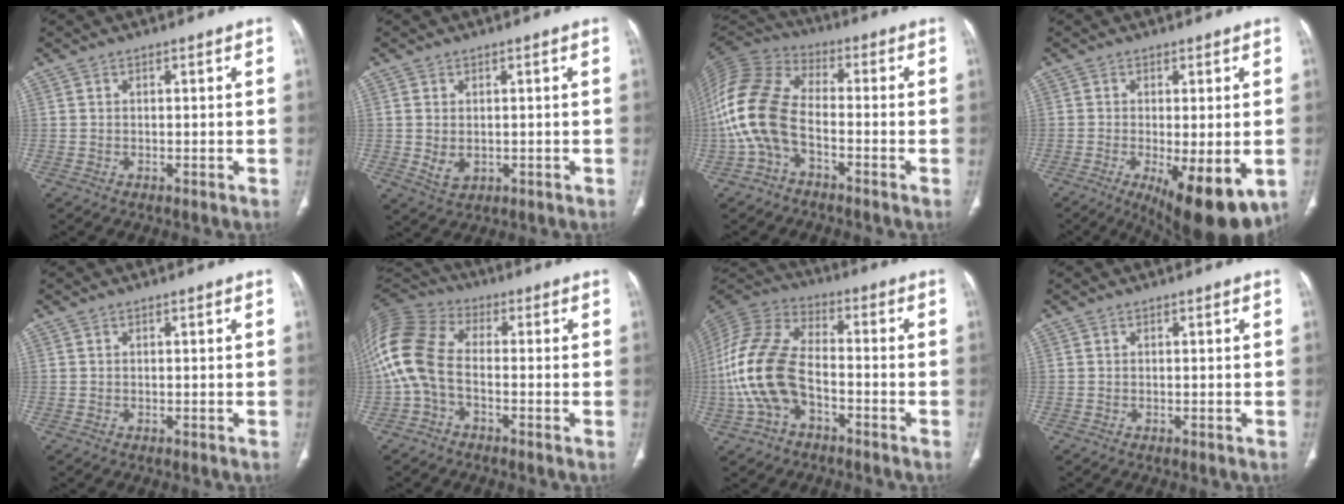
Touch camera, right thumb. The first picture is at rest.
{"total": 3.2, "force": [-0.2, 2.3, 2.3], "torque": [-0.036, -0.009, 0.007]}
{"total": 14.2, "force": [-3.8, 8.2, 11.0], "torque": [-0.243, 0.043, -0.082]}
{"total": 13.6, "force": [-4.9, 4.6, 11.9], "torque": [-0.150, -0.020, -0.061]}
{"total": 0.0}
{"total": 14.1, "force": [-2.0, 8.9, 10.7], "torque": [-0.234, 0.033, -0.048]}
{"total": 16.4, "force": [-4.4, 9.7, 12.5], "torque": [-0.268, 0.033, -0.087]}
{"total": 0.0}